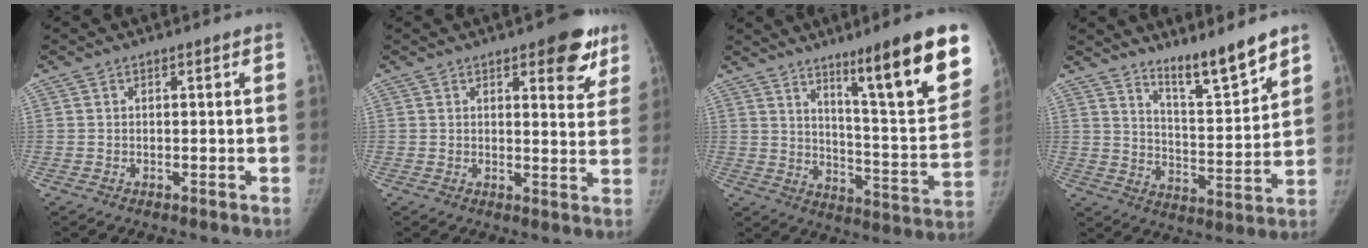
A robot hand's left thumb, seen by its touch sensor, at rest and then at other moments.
{"total": 8.9, "force": [5.2, 3.6, 6.3], "torque": [-0.041, -0.024, 0.062]}
{"total": 20.7, "force": [12.2, 2.3, 16.6], "torque": [-0.204, -0.068, 0.188]}
{"total": 11.2, "force": [9.1, 1.5, 6.4], "torque": [-0.086, -0.078, 0.156]}